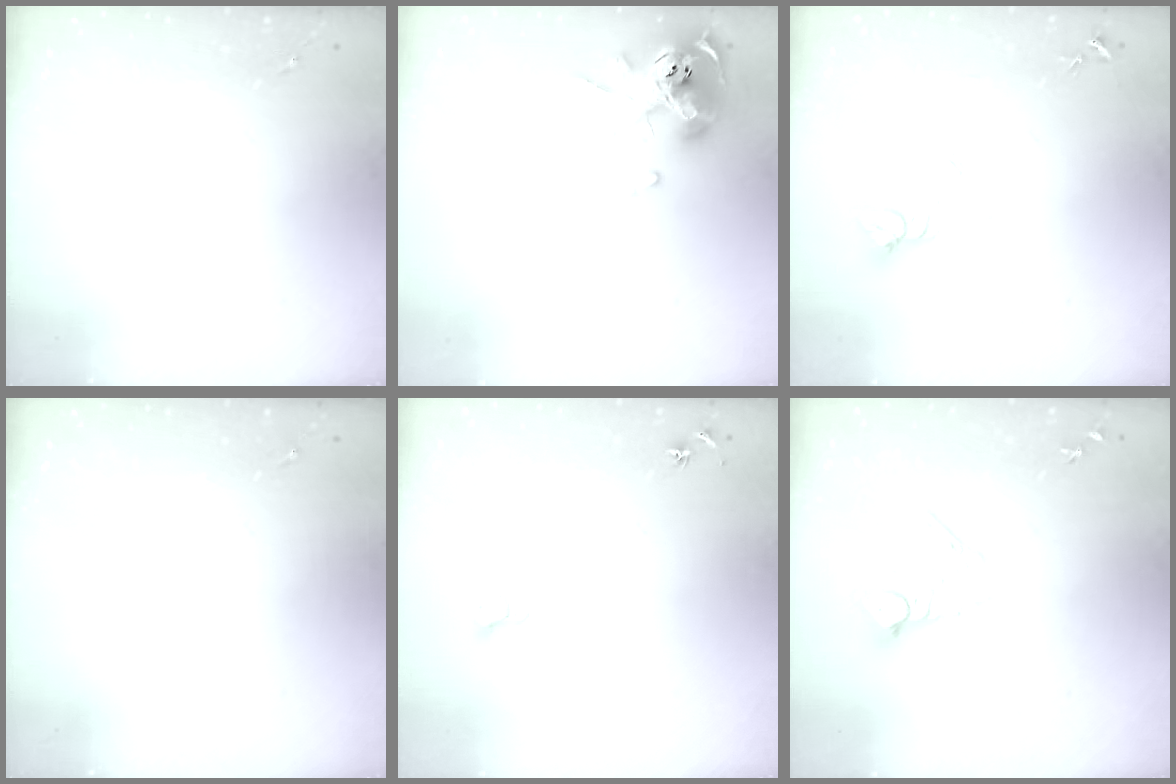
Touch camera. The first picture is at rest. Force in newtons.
{"total": 13.1, "press": 13.0, "slide": 1.8}
{"total": 8.8, "press": 8.7, "slide": 0.7}
{"total": 0.0}
{"total": 5.4, "press": 5.3, "slide": 0.7}
{"total": 9.6, "press": 9.6, "slide": 1.0}